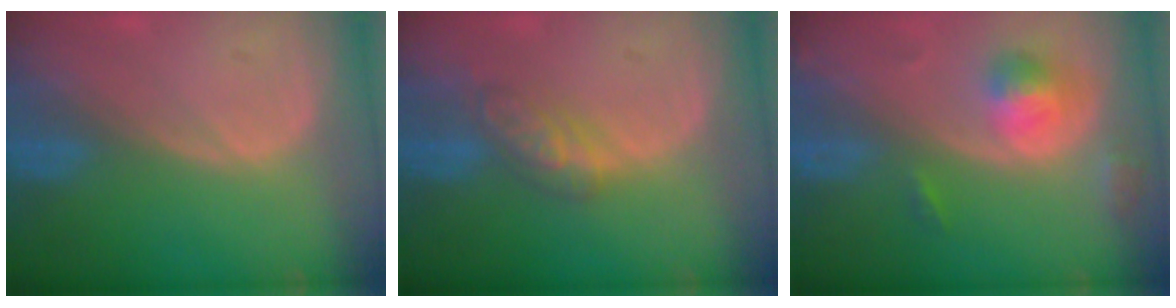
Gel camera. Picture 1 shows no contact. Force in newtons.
{"total": 4.7, "press": 4.7, "slide": 0.2}
{"total": 5.4, "press": 4.8, "slide": 2.3}